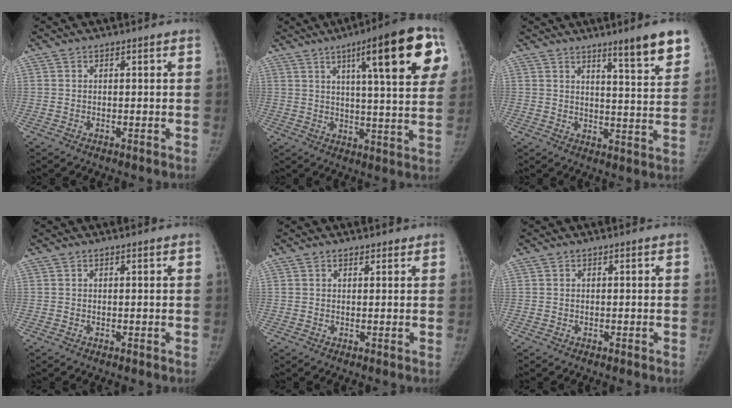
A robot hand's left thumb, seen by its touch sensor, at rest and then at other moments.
{"total": 20.1, "force": [8.5, 4.0, 17.8], "torque": [-0.215, -0.011, 0.114]}
{"total": 10.3, "force": [6.9, 0.9, 7.5], "torque": [-0.085, -0.042, 0.097]}
{"total": 0.0}
{"total": 1.1, "force": [0.9, 0.6, 0.2], "torque": [0.005, -0.004, 0.011]}
{"total": 0.0}